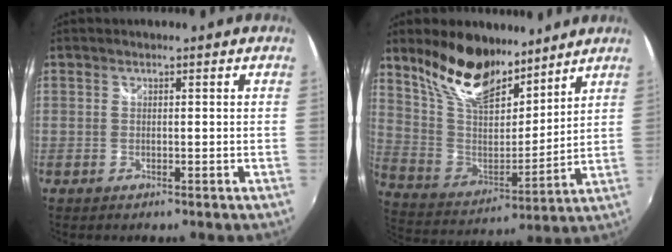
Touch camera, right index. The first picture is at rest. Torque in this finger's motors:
{"motor_torque": [0.77, 1.05, 0.27, 0.13]}